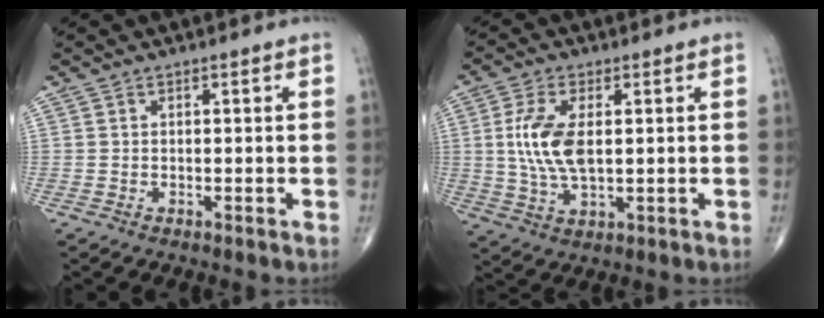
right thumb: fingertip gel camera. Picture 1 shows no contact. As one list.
[{"total": 9.7, "force": [1.0, 4.7, 8.4], "torque": [-0.180, -0.006, 0.023]}]